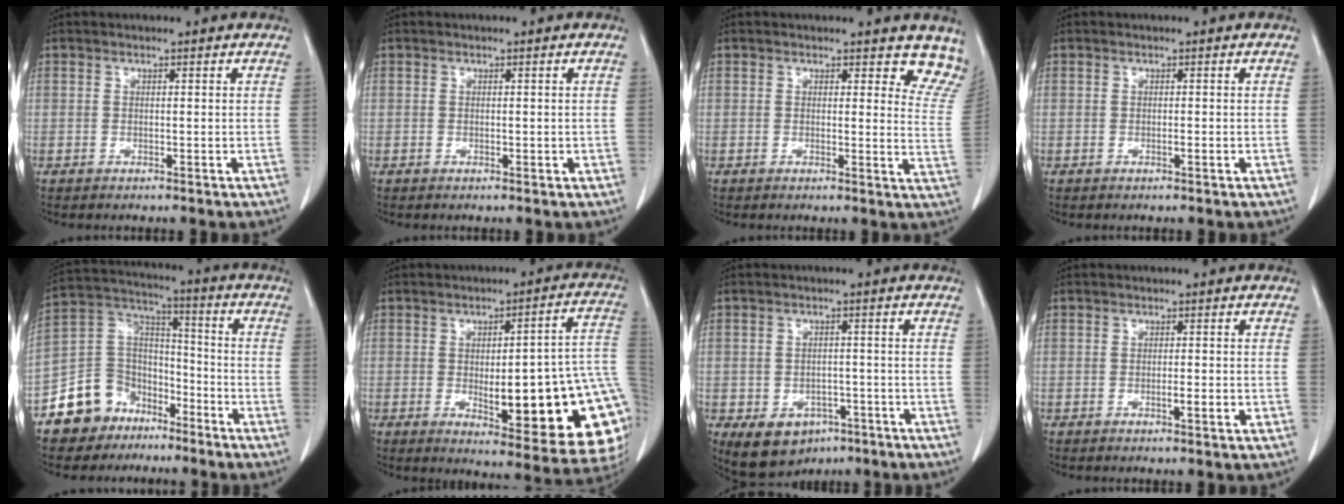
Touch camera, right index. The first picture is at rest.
{"total": 1.2, "force": [-0.3, 0.6, 1.0], "torque": [-0.014, 0.000, -0.003]}
{"total": 6.2, "force": [5.2, 2.6, 2.1], "torque": [0.004, -0.026, 0.021]}
{"total": 0.9, "force": [-0.3, 0.2, 0.8], "torque": [-0.015, 0.000, -0.005]}
{"total": 11.4, "force": [-7.4, 8.4, 2.0], "torque": [-0.044, 0.064, -0.135]}
{"total": 24.1, "force": [-4.6, 5.6, 23.0], "torque": [-0.202, 0.019, -0.040]}
{"total": 7.6, "force": [-4.0, 5.5, 3.3], "torque": [-0.054, 0.008, -0.047]}
{"total": 2.3, "force": [-0.7, 0.4, 2.1], "torque": [-0.035, -0.001, -0.011]}